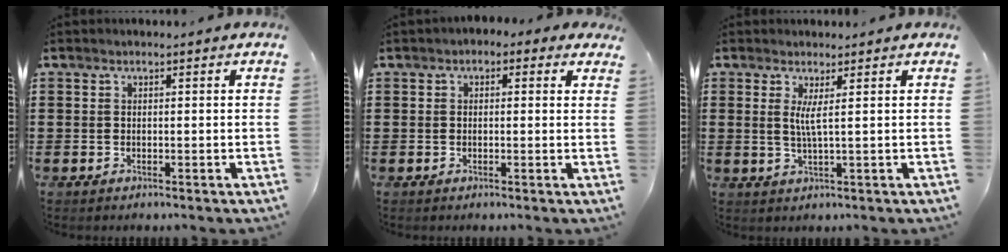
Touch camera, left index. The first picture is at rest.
{"total": 1.2, "force": [0.0, 0.9, 0.8], "torque": [-0.017, 0.007, -0.004]}
{"total": 2.8, "force": [0.9, -0.5, 2.7], "torque": [-0.055, -0.008, 0.014]}